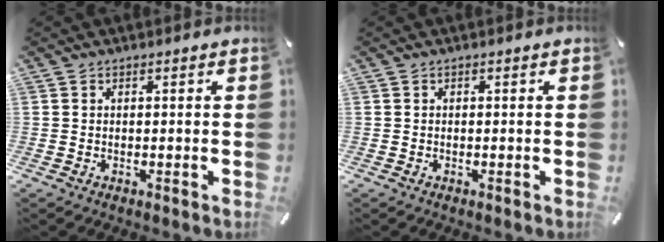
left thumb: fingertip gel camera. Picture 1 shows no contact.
{"total": 0.0}